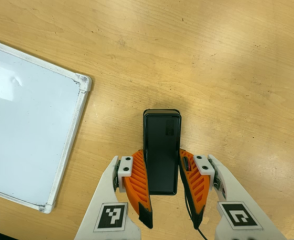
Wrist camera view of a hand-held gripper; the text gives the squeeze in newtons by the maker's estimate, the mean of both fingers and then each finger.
{"total": 6.3, "left": 4.2, "right": 8.4}